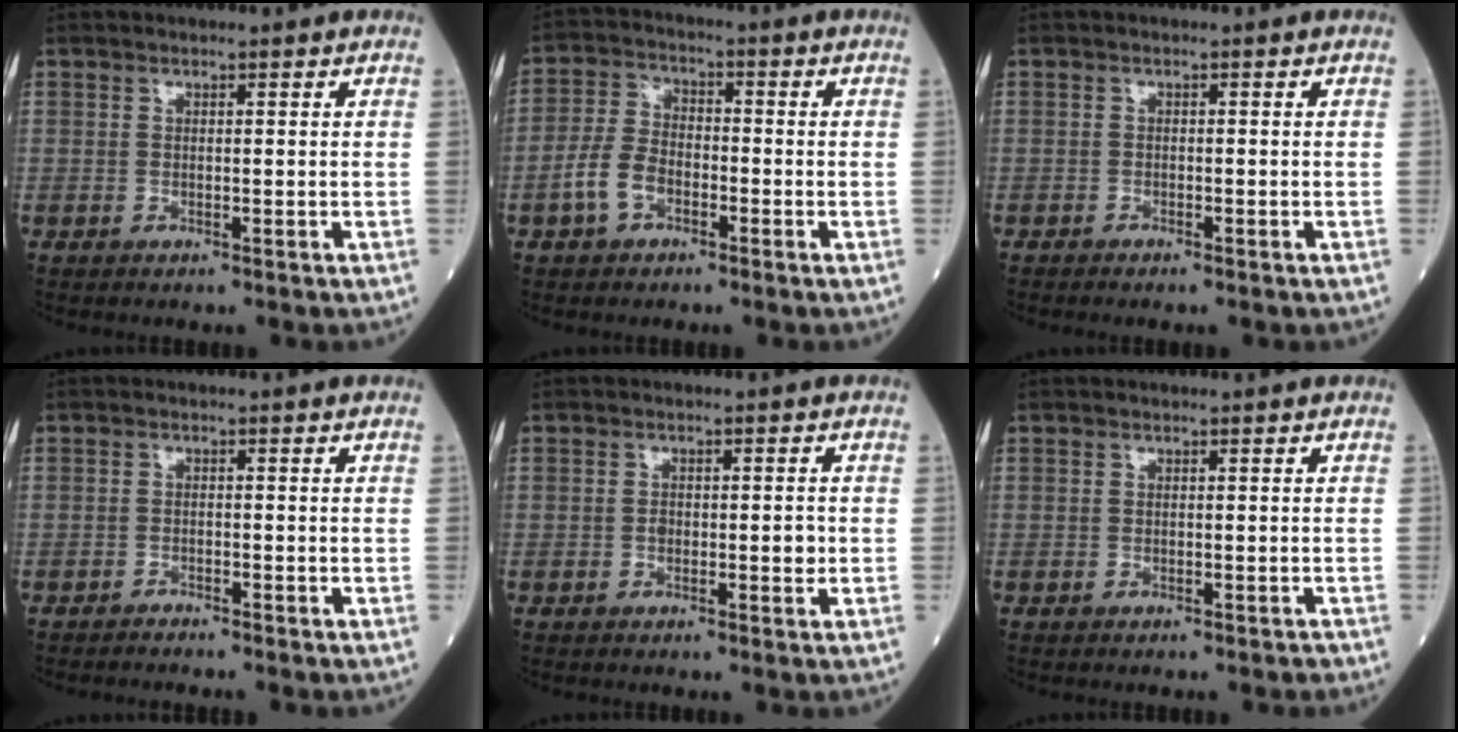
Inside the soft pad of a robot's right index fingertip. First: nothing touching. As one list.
[{"total": 6.0, "force": [-2.7, 3.6, 3.9], "torque": [-0.093, 0.012, -0.056]}, {"total": 1.2, "force": [-1.0, 0.2, 0.6], "torque": [-0.010, -0.001, -0.013]}, {"total": 1.4, "force": [-1.4, -0.1, 0.2], "torque": [-0.003, -0.001, -0.022]}, {"total": 2.6, "force": [-0.4, 1.2, 2.3], "torque": [-0.033, 0.002, -0.005]}, {"total": 0.6, "force": [-0.5, 0.2, 0.3], "torque": [-0.005, -0.001, -0.007]}]